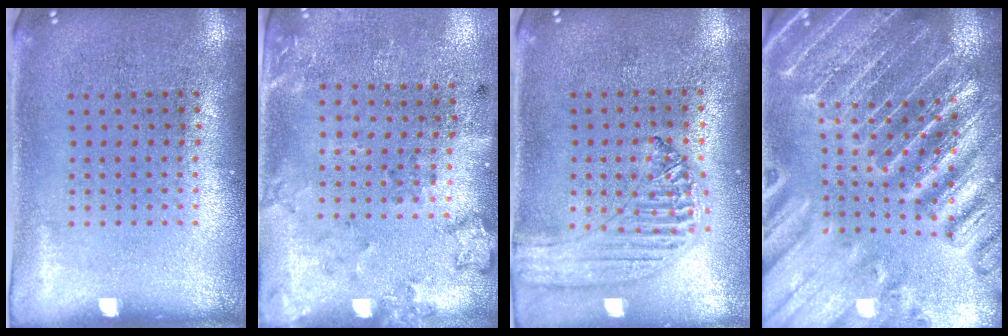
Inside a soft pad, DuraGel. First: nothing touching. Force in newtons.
{"total": 2.0, "press": 1.4, "slide": 1.5}
{"total": 1.2, "press": 1.2, "slide": 0.1}
{"total": 4.3, "press": 4.0, "slide": 1.6}